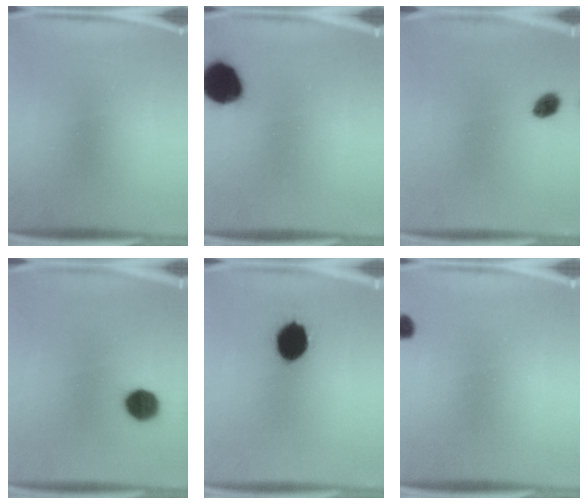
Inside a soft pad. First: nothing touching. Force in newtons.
{"total": 11.9}
{"total": 3.1}
{"total": 7.2}
{"total": 12.3}
{"total": 1.8}